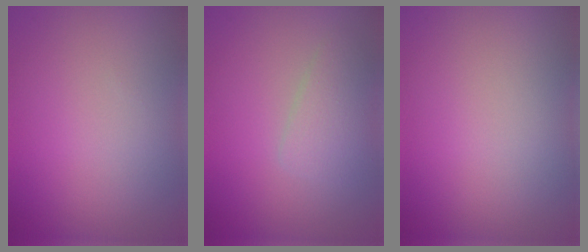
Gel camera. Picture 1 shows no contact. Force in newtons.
{"total": 2.3, "press": 2.3, "slide": 0.0}
{"total": 0.0}